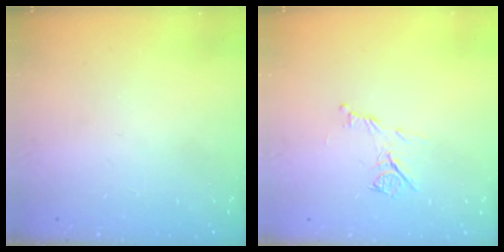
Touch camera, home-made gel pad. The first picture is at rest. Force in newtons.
{"total": 7.2, "press": 7.1, "slide": 0.8}